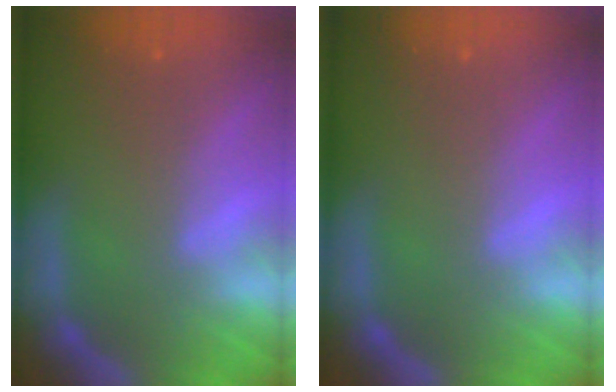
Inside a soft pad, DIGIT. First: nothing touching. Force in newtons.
{"total": 0.0}